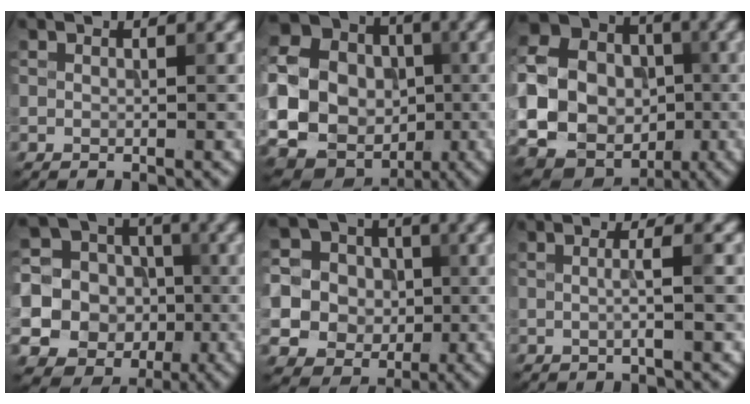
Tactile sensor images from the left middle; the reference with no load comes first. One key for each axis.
{"total": 24.7, "fx": -2.3, "fy": 23.4, "fz": 7.5, "tx": -0.175, "ty": -0.012, "tz": -0.082}
{"total": 20.0, "fx": -2.5, "fy": 18.6, "fz": 7.1, "tx": -0.177, "ty": -0.002, "tz": -0.077}
{"total": 19.0, "fx": -3.8, "fy": 18.0, "fz": 4.7, "tx": -0.148, "ty": -0.002, "tz": -0.085}
{"total": 9.8, "fx": -0.9, "fy": 9.3, "fz": 3.1, "tx": -0.090, "ty": 0.014, "tz": -0.036}
{"total": 2.6, "fx": 0.0, "fy": 0.5, "fz": 2.5, "tx": -0.035, "ty": 0.003, "tz": -0.006}